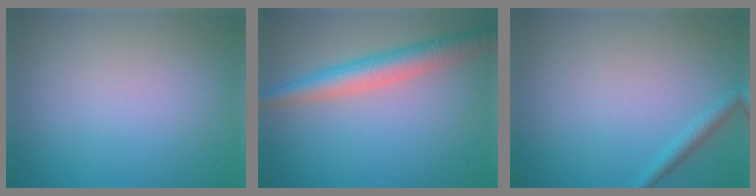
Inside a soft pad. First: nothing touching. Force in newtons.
{"total": 4.5, "press": 4.5, "slide": 0.2}
{"total": 1.4, "press": 1.4, "slide": 0.1}